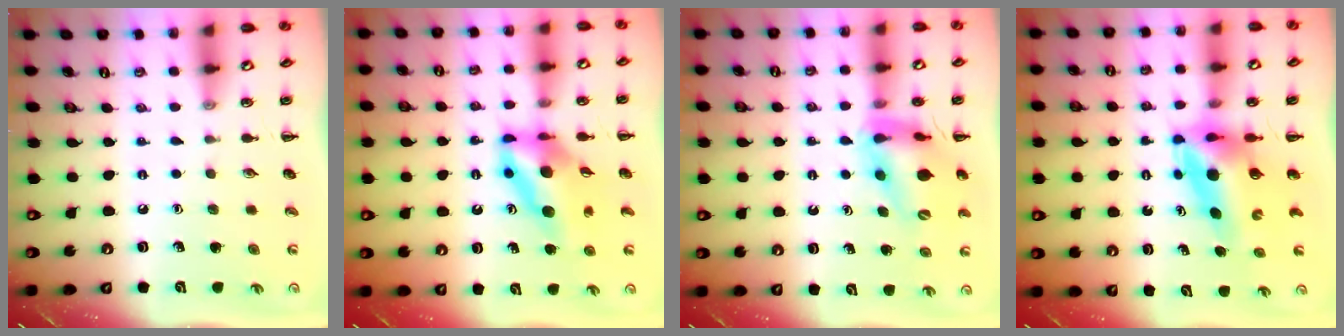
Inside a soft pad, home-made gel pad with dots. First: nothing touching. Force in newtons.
{"total": 11.0, "press": 10.3, "slide": 3.7}
{"total": 14.8, "press": 14.3, "slide": 3.5}
{"total": 7.1, "press": 6.7, "slide": 2.5}